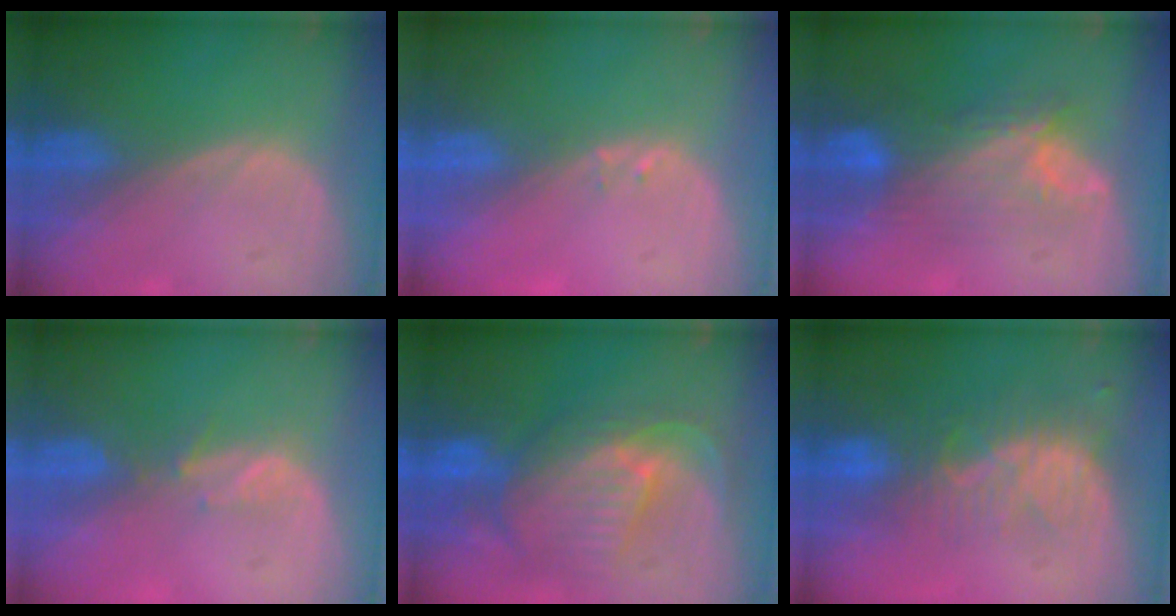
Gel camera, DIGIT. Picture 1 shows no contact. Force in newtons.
{"total": 0.6, "press": 0.6, "slide": 0.2}
{"total": 8.2, "press": 7.6, "slide": 3.1}
{"total": 1.9, "press": 1.8, "slide": 0.7}
{"total": 10.6, "press": 9.4, "slide": 4.9}
{"total": 8.1, "press": 7.3, "slide": 3.6}